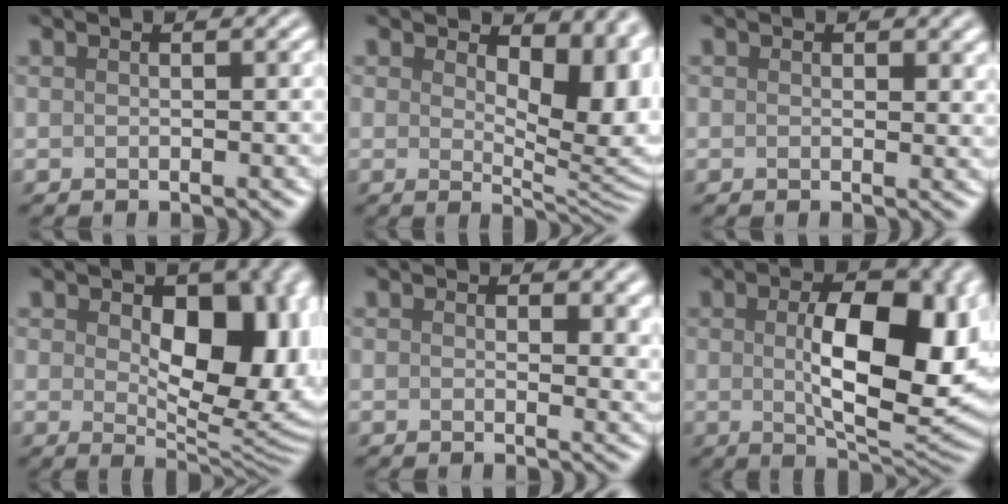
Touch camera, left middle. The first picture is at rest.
{"total": 7.3, "force": [1.8, 3.9, 5.9], "torque": [-0.083, -0.012, 0.028]}
{"total": 1.2, "force": [0.5, 0.7, 0.8], "torque": [-0.006, -0.003, 0.006]}
{"total": 11.1, "force": [1.5, 6.5, 8.8], "torque": [-0.111, -0.010, 0.024]}
{"total": 2.9, "force": [0.9, 1.7, 2.2], "torque": [-0.023, -0.005, 0.010]}
{"total": 11.2, "force": [0.6, 4.8, 10.1], "torque": [-0.147, -0.003, 0.016]}